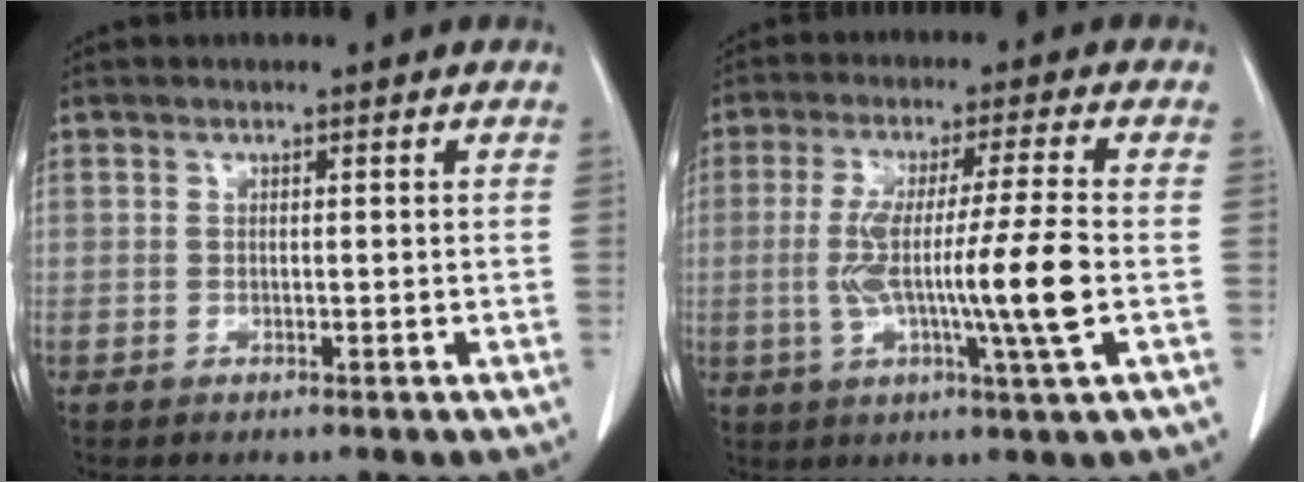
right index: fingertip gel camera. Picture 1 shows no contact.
{"total": 12.3, "force": [-1.7, -1.2, 12.1], "torque": [-0.226, -0.011, -0.031]}